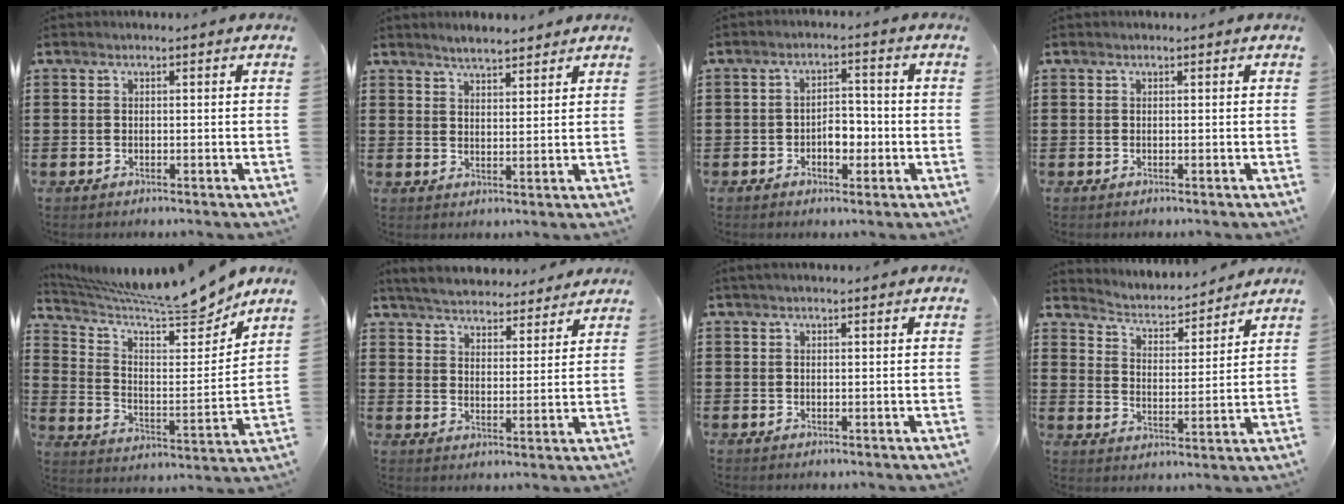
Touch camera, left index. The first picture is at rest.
{"total": 3.1, "force": [3.0, 0.4, 0.4], "torque": [-0.016, -0.002, 0.057]}
{"total": 3.9, "force": [-1.2, 2.2, 3.0], "torque": [-0.049, 0.003, -0.025]}
{"total": 0.0}
{"total": 10.7, "force": [9.7, 0.7, 4.3], "torque": [-0.107, -0.074, 0.160]}
{"total": 4.8, "force": [4.8, 0.3, 0.4], "torque": [-0.030, -0.026, 0.083]}
{"total": 0.6, "force": [0.4, 0.0, 0.5], "torque": [-0.009, 0.001, 0.008]}
{"total": 3.0, "force": [3.0, 0.4, 0.2], "torque": [-0.024, -0.029, 0.042]}